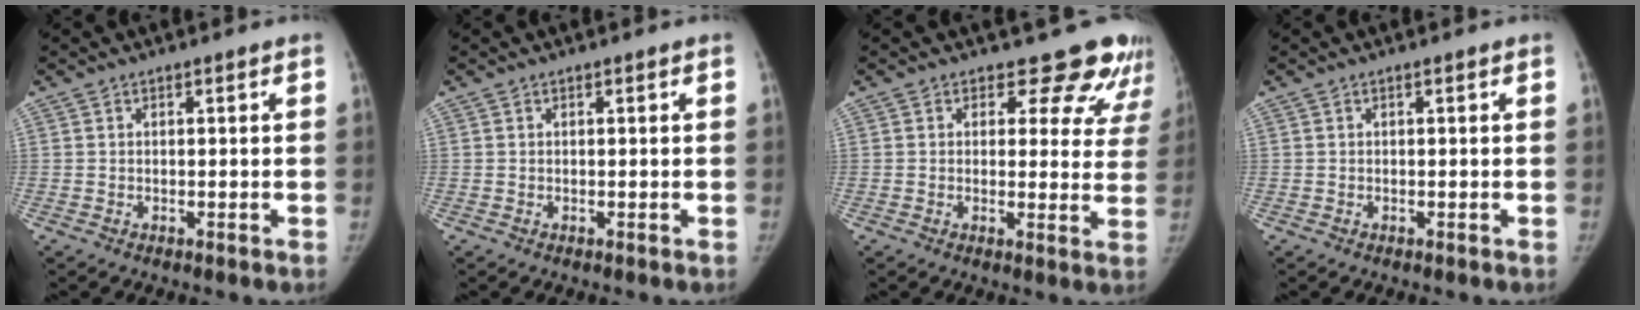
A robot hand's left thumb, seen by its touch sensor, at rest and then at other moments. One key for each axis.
{"total": 0.0}
{"total": 10.5, "fx": 9.0, "fy": 5.0, "fz": 1.8, "tx": 0.035, "ty": -0.054, "tz": 0.077}
{"total": 0.0}